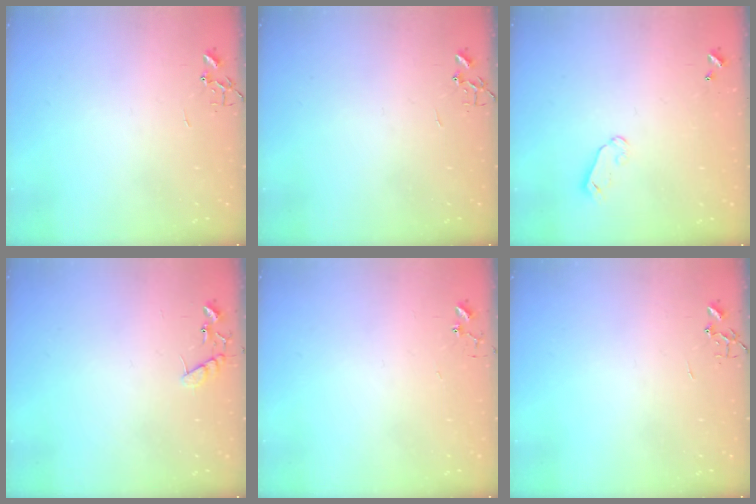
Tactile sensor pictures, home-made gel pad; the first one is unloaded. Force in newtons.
{"total": 0.0}
{"total": 4.1, "press": 4.0, "slide": 0.4}
{"total": 8.8, "press": 8.8, "slide": 0.4}
{"total": 3.5, "press": 3.4, "slide": 0.4}
{"total": 0.0}